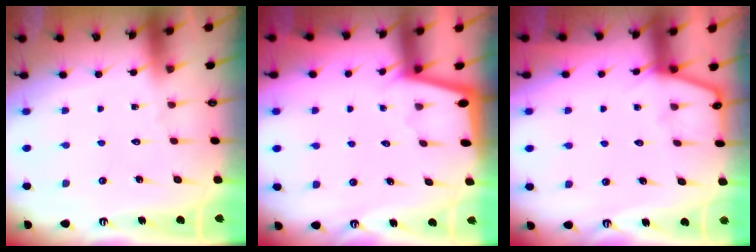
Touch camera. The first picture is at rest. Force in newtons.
{"total": 1.3, "press": 1.3, "slide": 0.2}
{"total": 2.7, "press": 2.6, "slide": 0.4}